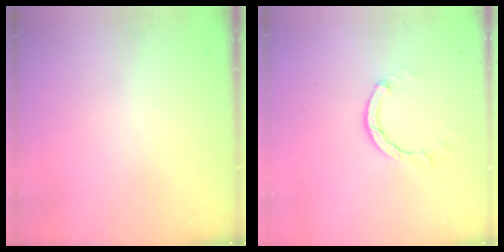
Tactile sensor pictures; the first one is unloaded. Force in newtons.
{"total": 3.5, "press": 3.5, "slide": 0.3}